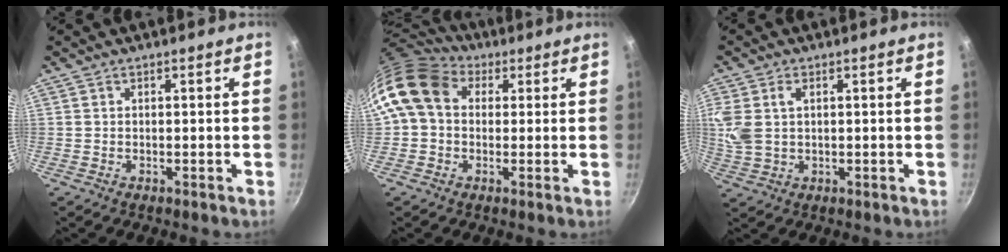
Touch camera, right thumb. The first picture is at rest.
{"total": 11.8, "force": [2.8, 9.3, 6.7], "torque": [-0.111, 0.018, 0.030]}
{"total": 7.9, "force": [2.0, 5.1, 5.6], "torque": [-0.117, 0.004, 0.041]}